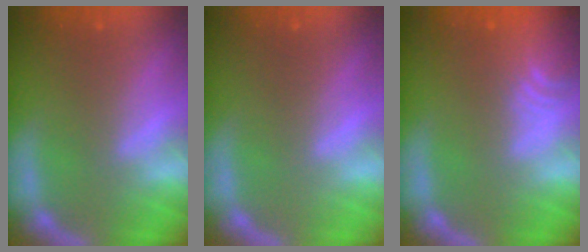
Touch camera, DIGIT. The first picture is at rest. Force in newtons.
{"total": 0.0}
{"total": 5.5}